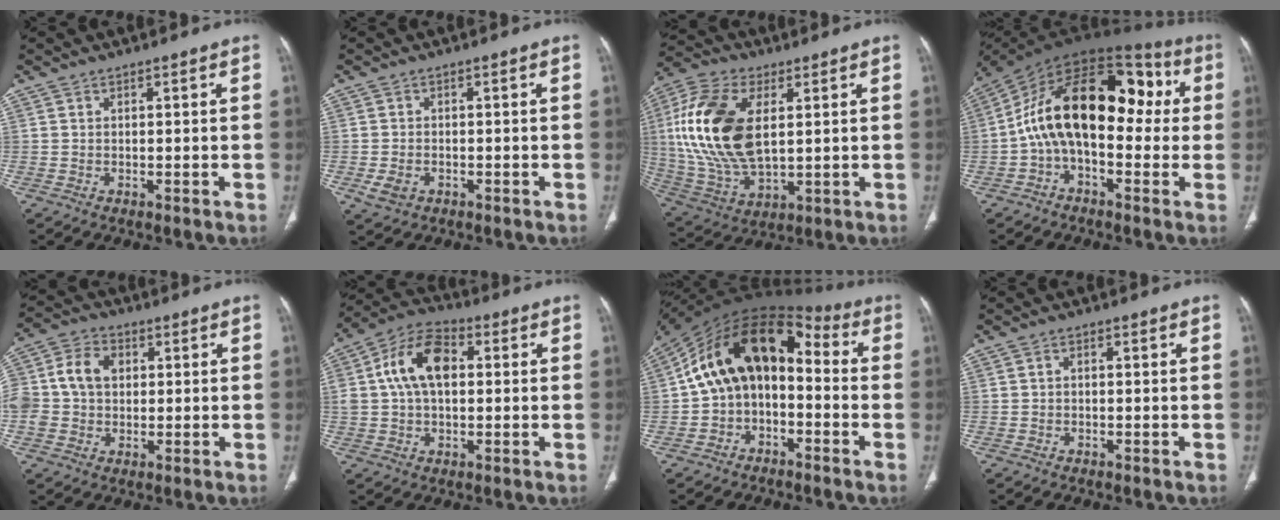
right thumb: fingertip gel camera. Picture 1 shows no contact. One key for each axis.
{"total": 3.3, "fx": -1.2, "fy": 2.5, "fz": 1.9, "tx": -0.036, "ty": 0.001, "tz": -0.015}
{"total": 20.8, "fx": 3.6, "fy": 11.4, "fz": 17.1, "tx": -0.362, "ty": -0.009, "tz": 0.071}
{"total": 21.4, "fx": 1.0, "fy": 12.1, "fz": 17.7, "tx": -0.254, "ty": 0.062, "tz": -0.001}
{"total": 12.6, "fx": 1.3, "fy": 9.9, "fz": 7.7, "tx": -0.156, "ty": 0.027, "tz": 0.023}
{"total": 12.4, "fx": 1.9, "fy": 7.7, "fz": 9.5, "tx": -0.172, "ty": 0.028, "tz": 0.027}
{"total": 16.7, "fx": -0.7, "fy": 11.2, "fz": 12.3, "tx": -0.183, "ty": 0.073, "tz": -0.024}
{"total": 0.8, "fx": -0.2, "fy": 0.6, "fz": 0.5, "tx": -0.006, "ty": 0.003, "tz": -0.008}